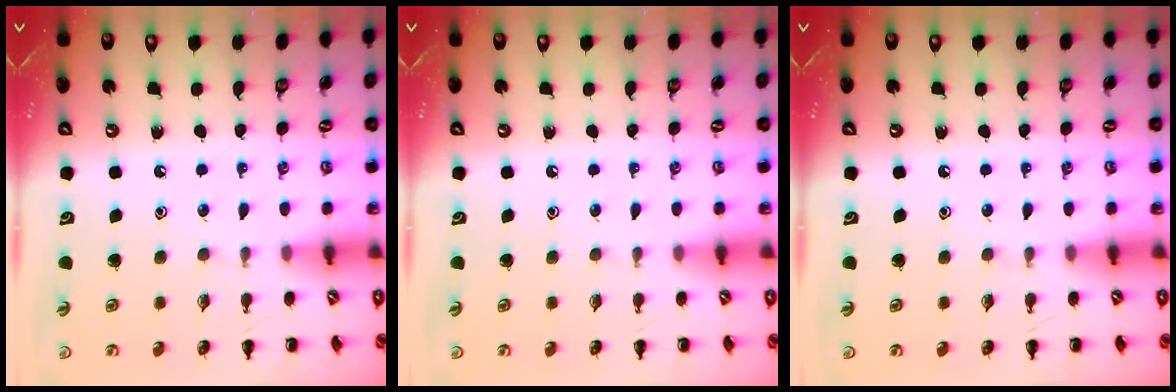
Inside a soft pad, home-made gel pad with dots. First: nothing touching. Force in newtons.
{"total": 0.0}
{"total": 0.0}